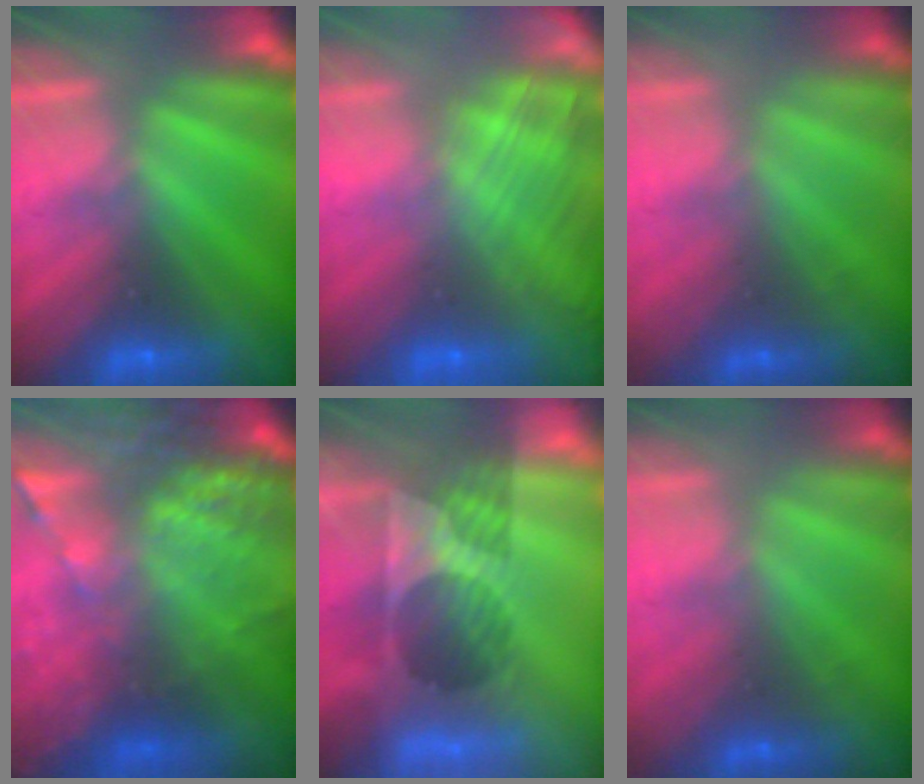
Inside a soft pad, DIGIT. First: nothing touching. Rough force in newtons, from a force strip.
{"total": 2.9}
{"total": 1.7}
{"total": 9.2}
{"total": 8.7}
{"total": 1.7}